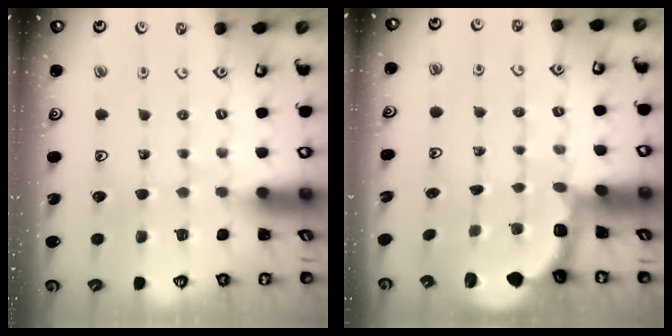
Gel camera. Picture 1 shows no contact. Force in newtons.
{"total": 2.3, "press": 2.2, "slide": 0.6}